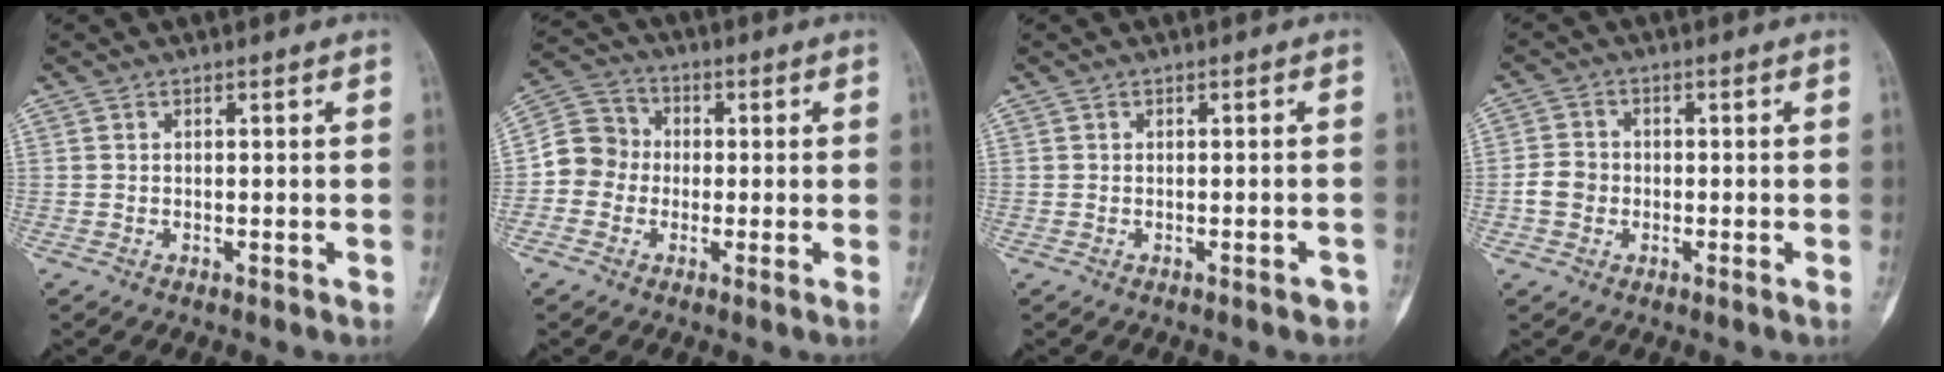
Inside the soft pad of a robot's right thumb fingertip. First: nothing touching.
{"total": 7.4, "force": [-1.0, 6.8, 2.8], "torque": [-0.029, 0.027, -0.035]}
{"total": 1.2, "force": [-0.8, 0.4, 0.7], "torque": [-0.009, 0.006, -0.006]}
{"total": 3.9, "force": [-1.0, 3.1, 2.1], "torque": [-0.036, 0.011, -0.025]}